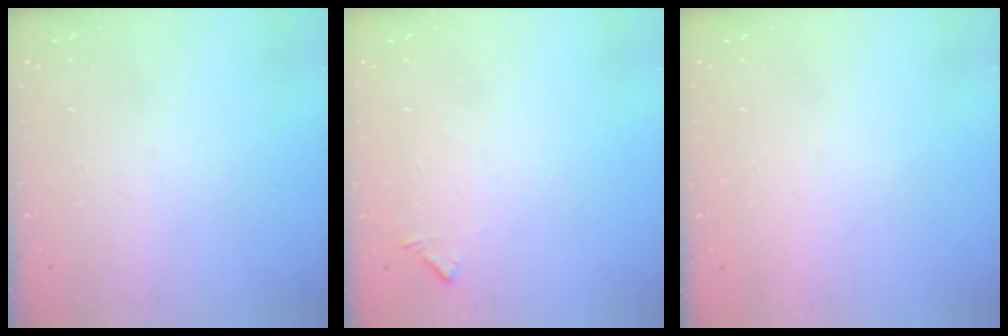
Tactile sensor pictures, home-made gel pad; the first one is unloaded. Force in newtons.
{"total": 5.7, "press": 5.7, "slide": 0.4}
{"total": 1.6, "press": 1.5, "slide": 0.1}